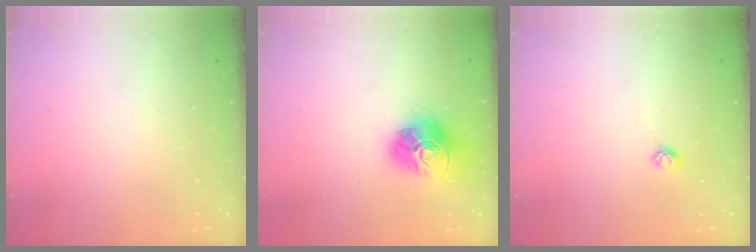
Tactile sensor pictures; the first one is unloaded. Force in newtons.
{"total": 15.9, "press": 15.8, "slide": 1.4}
{"total": 2.7, "press": 2.6, "slide": 0.3}